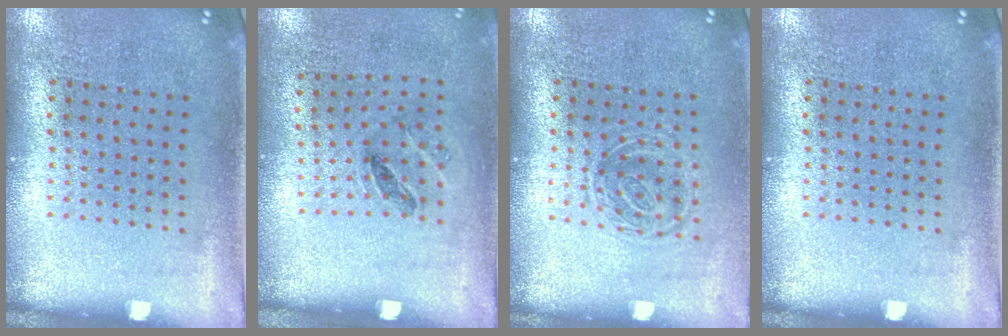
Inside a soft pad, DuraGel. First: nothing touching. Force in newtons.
{"total": 1.3, "press": 0.8, "slide": 1.1}
{"total": 1.4, "press": 1.0, "slide": 0.9}
{"total": 0.0}